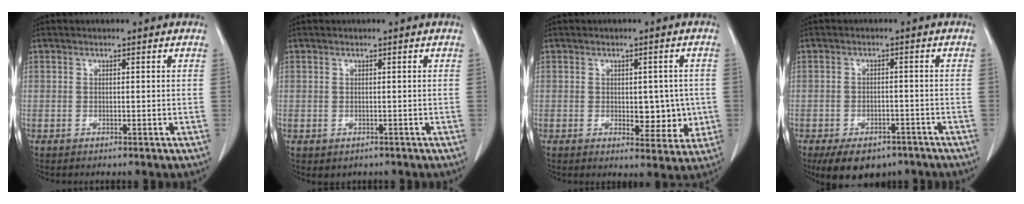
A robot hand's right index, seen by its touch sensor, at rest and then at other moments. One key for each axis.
{"total": 1.0, "fx": -0.3, "fy": 0.9, "fz": 0.2, "tx": -0.008, "ty": 0.004, "tz": 0.002}
{"total": 6.1, "fx": -0.4, "fy": 3.4, "fz": 5.1, "tx": -0.052, "ty": 0.000, "tz": 0.004}
{"total": 9.8, "fx": -7.1, "fy": 5.3, "fz": 4.2, "tx": -0.061, "ty": 0.001, "tz": -0.101}